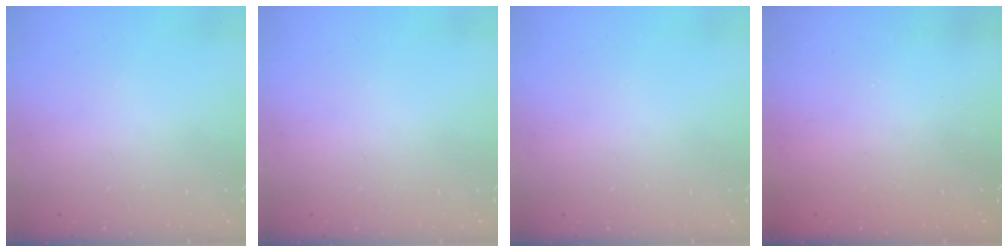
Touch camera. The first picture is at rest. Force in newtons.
{"total": 0.0}
{"total": 0.0}
{"total": 2.4, "press": 2.3, "slide": 0.8}